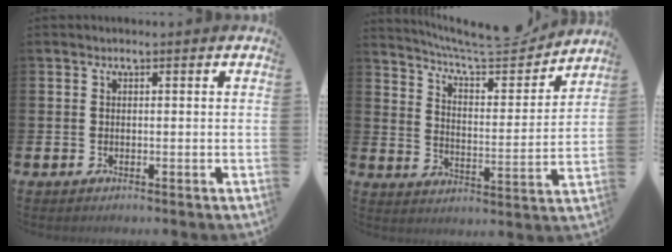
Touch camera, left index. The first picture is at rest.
{"total": 7.5, "force": [7.0, 1.1, 2.4], "torque": [-0.073, -0.051, 0.119]}